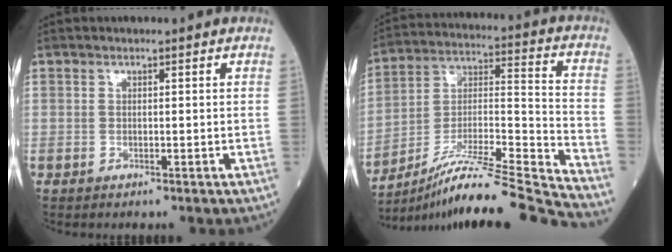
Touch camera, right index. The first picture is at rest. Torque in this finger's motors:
{"motor_torque": [-0.54, -0.64, 0.39, 0.11]}